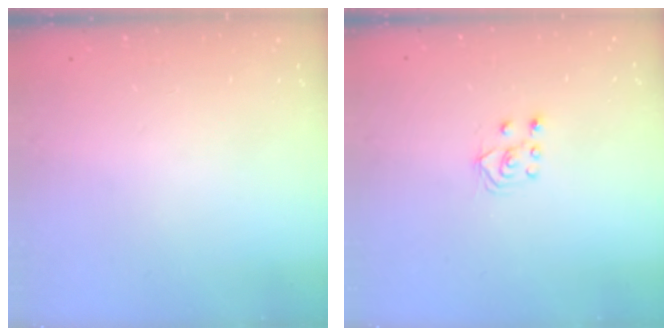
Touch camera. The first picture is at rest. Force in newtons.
{"total": 3.9, "press": 3.8, "slide": 0.7}